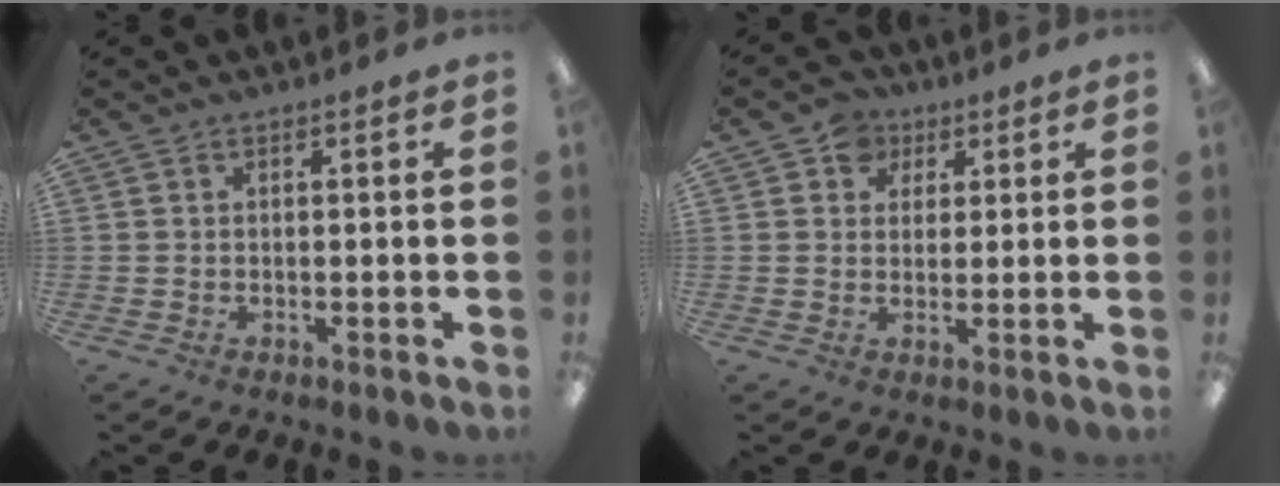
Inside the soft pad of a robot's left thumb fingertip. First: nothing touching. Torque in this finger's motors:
{"motor_torque": [0.06, 0.07, -0.22, 0.03, -0.04]}